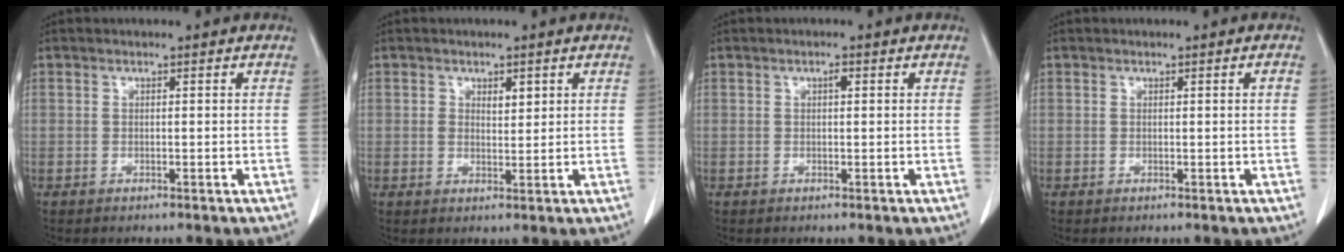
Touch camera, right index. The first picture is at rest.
{"total": 2.2, "force": [0.8, 1.3, 1.6], "torque": [-0.023, 0.000, 0.013]}
{"total": 0.9, "force": [0.2, 0.3, 0.8], "torque": [-0.011, 0.003, 0.001]}
{"total": 0.7, "force": [-0.1, -0.1, 0.7], "torque": [-0.009, 0.000, 0.000]}